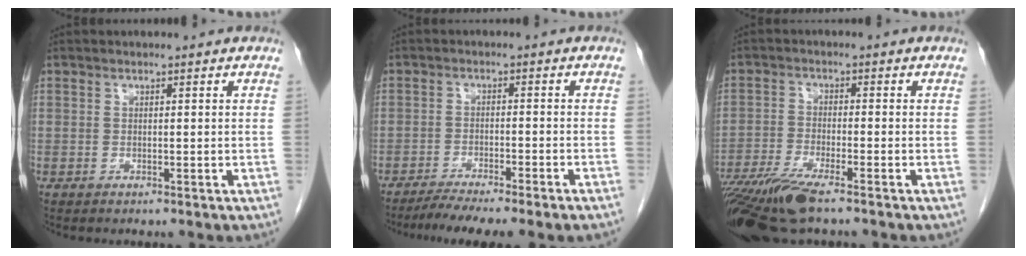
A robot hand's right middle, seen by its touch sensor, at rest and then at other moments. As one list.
[{"total": 8.3, "force": [-7.1, -1.0, 4.3], "torque": [-0.046, -0.018, -0.109]}, {"total": 11.0, "force": [-8.2, 1.3, 7.2], "torque": [-0.132, -0.023, -0.144]}]